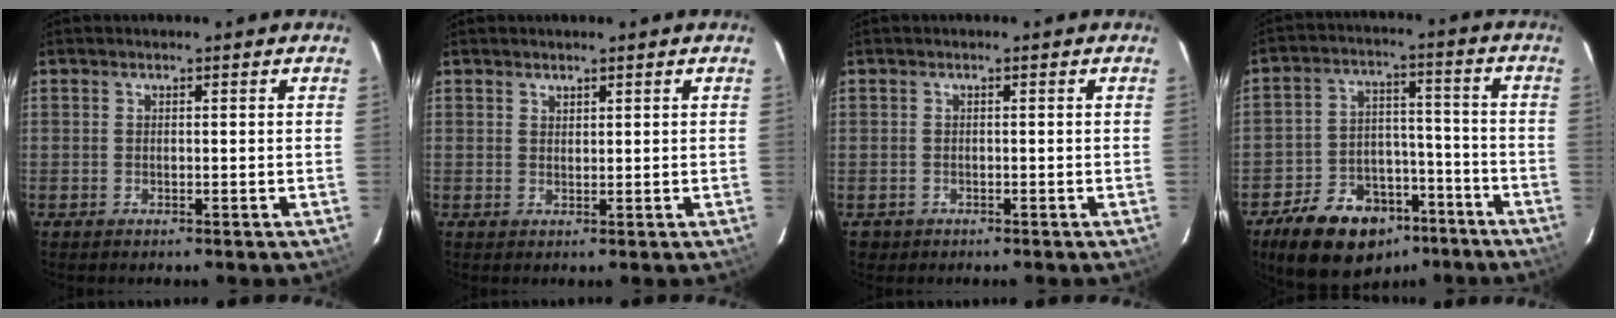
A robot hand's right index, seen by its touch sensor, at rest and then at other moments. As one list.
[{"total": 1.0, "force": [0.9, 0.4, 0.1], "torque": [-0.002, 0.001, 0.017]}, {"total": 1.8, "force": [-0.6, 1.6, 0.2], "torque": [-0.005, 0.004, -0.006]}, {"total": 16.3, "force": [-10.7, 10.1, 7.1], "torque": [-0.151, 0.031, -0.150]}]